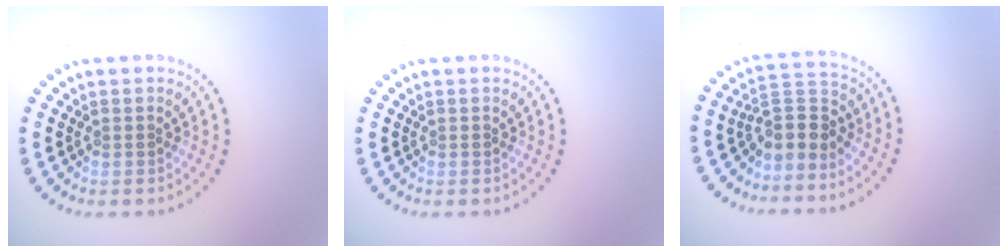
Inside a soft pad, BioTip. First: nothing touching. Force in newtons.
{"total": 0.0}
{"total": 3.2, "press": 2.4, "slide": 2.1}